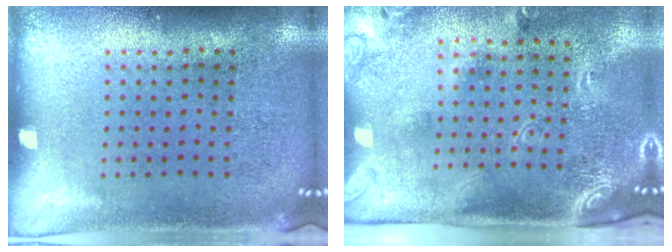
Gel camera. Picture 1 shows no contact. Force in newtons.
{"total": 2.5, "press": 1.7, "slide": 1.9}